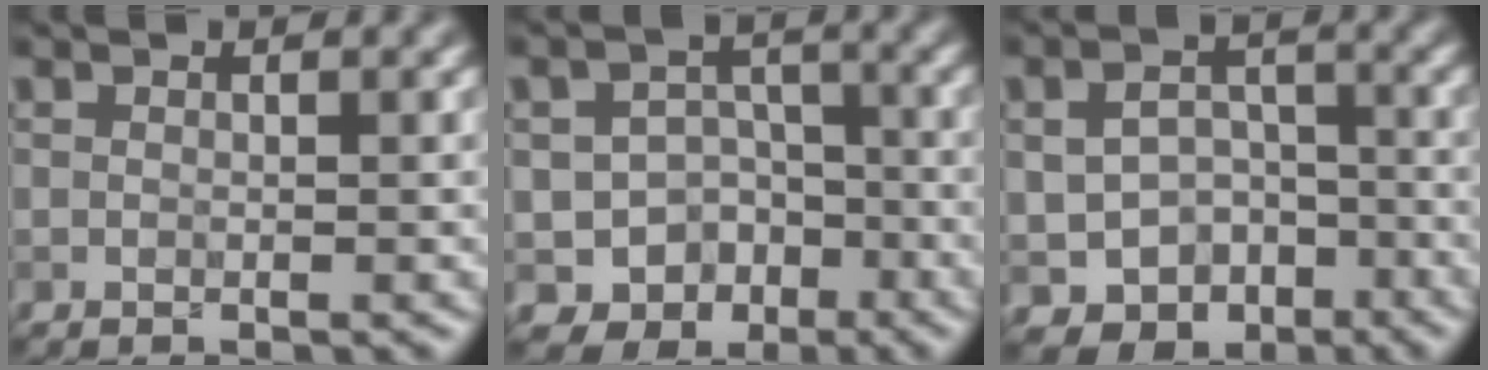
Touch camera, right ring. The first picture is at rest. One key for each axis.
{"total": 5.9, "fx": -3.0, "fy": 4.8, "fz": 1.6, "tx": 0.001, "ty": 0.004, "tz": -0.051}
{"total": 5.0, "fx": -2.4, "fy": 3.8, "fz": 2.2, "tx": -0.033, "ty": -0.005, "tz": -0.031}